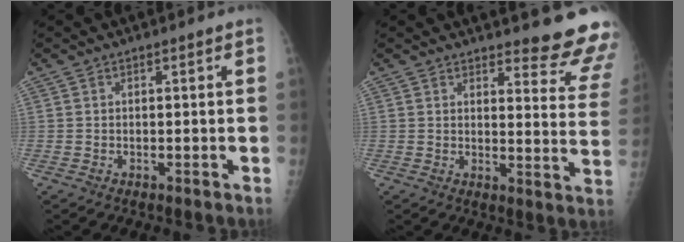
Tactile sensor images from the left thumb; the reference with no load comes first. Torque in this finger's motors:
{"motor_torque": [0.74, -0.11, 0.73, -0.56, 0.02]}